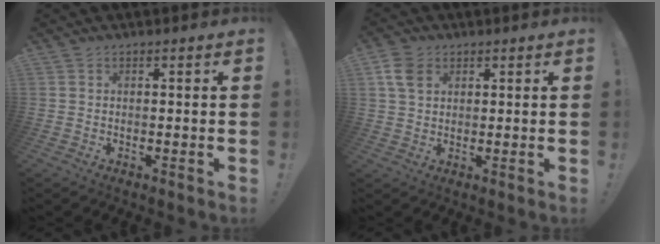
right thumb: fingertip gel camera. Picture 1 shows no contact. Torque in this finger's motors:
{"motor_torque": [0.07, 0.09, -0.19, -0.10, 0.06]}